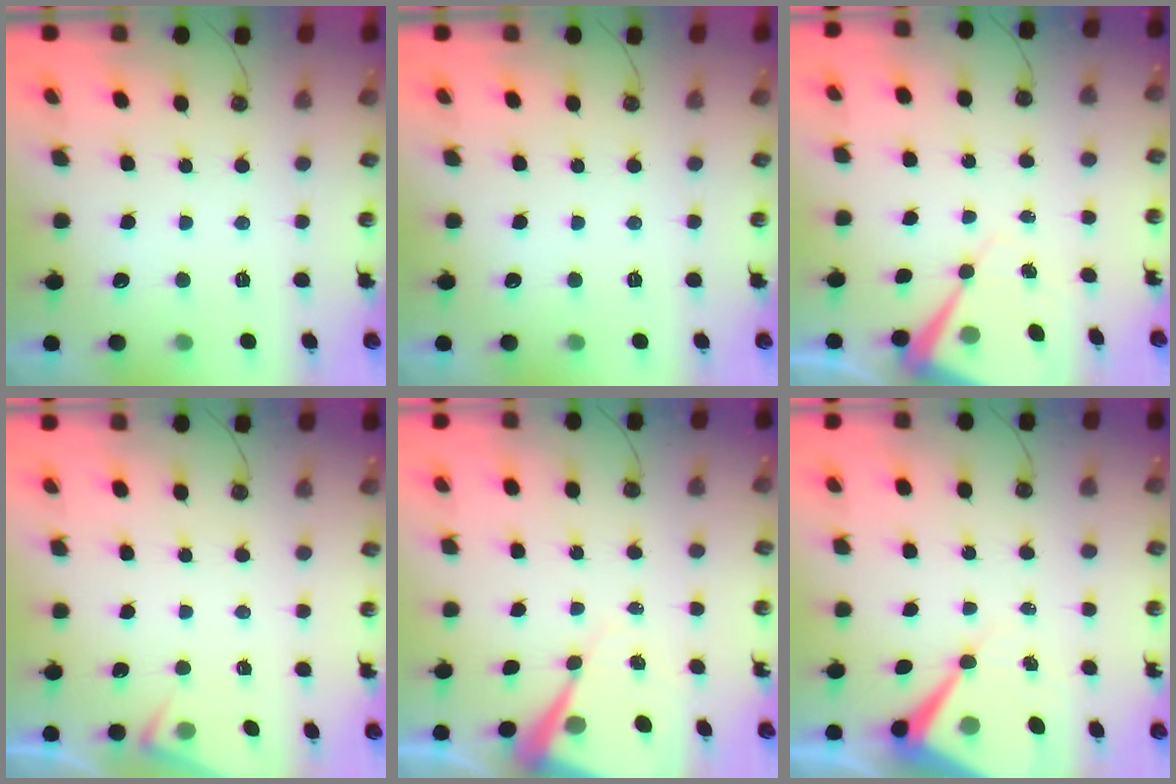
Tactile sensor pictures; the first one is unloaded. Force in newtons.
{"total": 0.0}
{"total": 7.6, "press": 7.6, "slide": 0.7}
{"total": 3.8, "press": 3.8, "slide": 0.6}
{"total": 8.8, "press": 8.7, "slide": 0.7}
{"total": 8.4, "press": 8.3, "slide": 0.7}